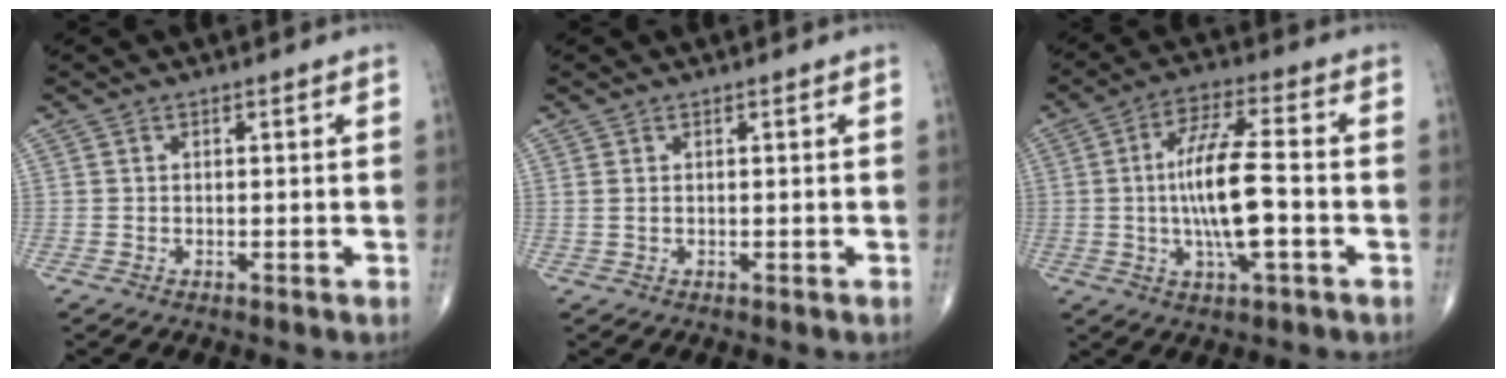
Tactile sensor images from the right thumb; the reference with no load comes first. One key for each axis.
{"total": 0.8, "fx": 0.3, "fy": 0.3, "fz": 0.7, "tx": -0.021, "ty": 0.008, "tz": 0.011}
{"total": 12.8, "fx": -1.4, "fy": 3.4, "fz": 12.2, "tx": -0.234, "ty": 0.017, "tz": -0.025}